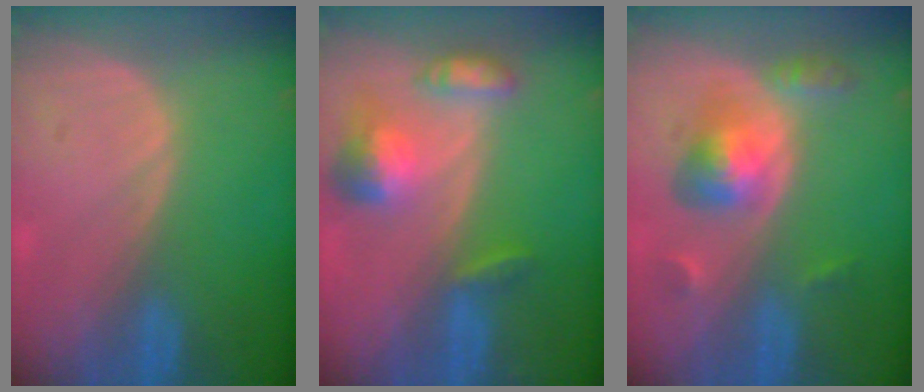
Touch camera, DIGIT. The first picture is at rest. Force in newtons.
{"total": 7.0, "press": 6.6, "slide": 2.5}
{"total": 5.9, "press": 5.5, "slide": 1.9}